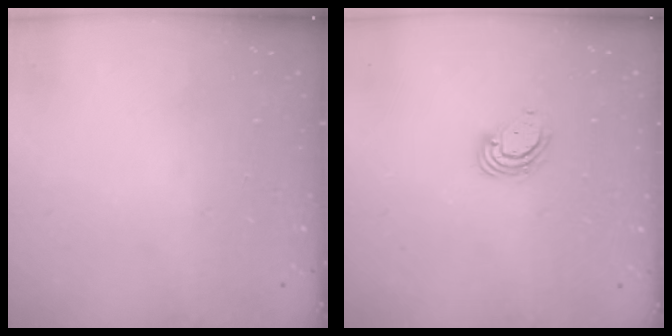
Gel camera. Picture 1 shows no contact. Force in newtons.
{"total": 4.1, "press": 4.1, "slide": 0.4}